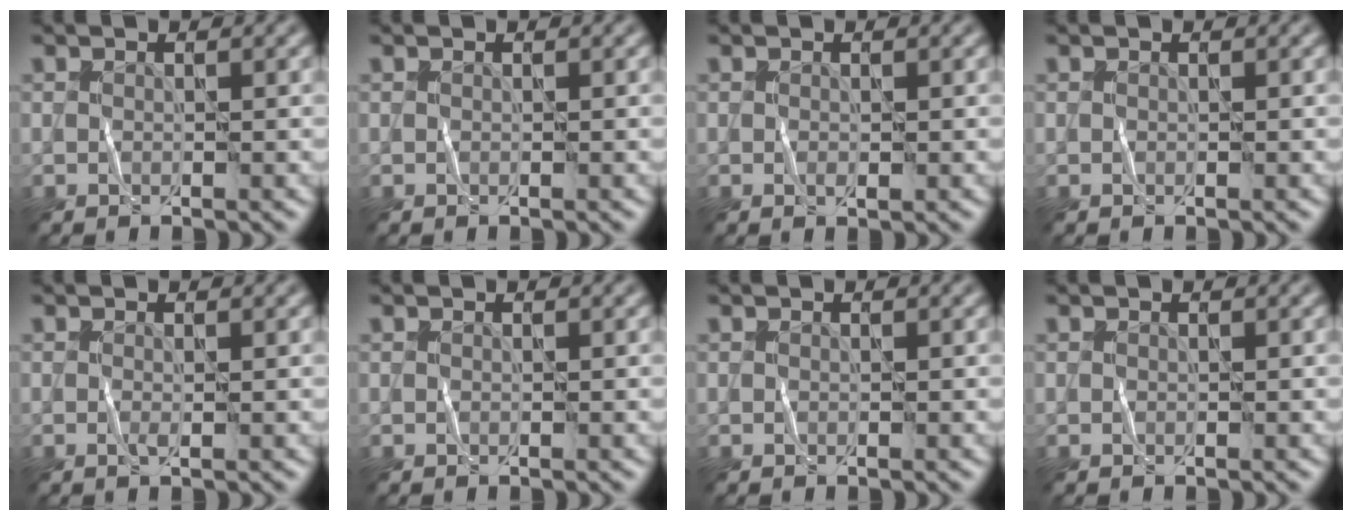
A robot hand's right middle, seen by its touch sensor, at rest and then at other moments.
{"total": 0.0}
{"total": 0.7, "force": [0.0, 0.4, 0.6], "torque": [-0.009, -0.001, 0.000]}
{"total": 0.0}
{"total": 0.6, "force": [-0.1, 0.1, 0.6], "torque": [-0.013, -0.003, -0.002]}
{"total": 0.0}
{"total": 0.0}
{"total": 0.0}